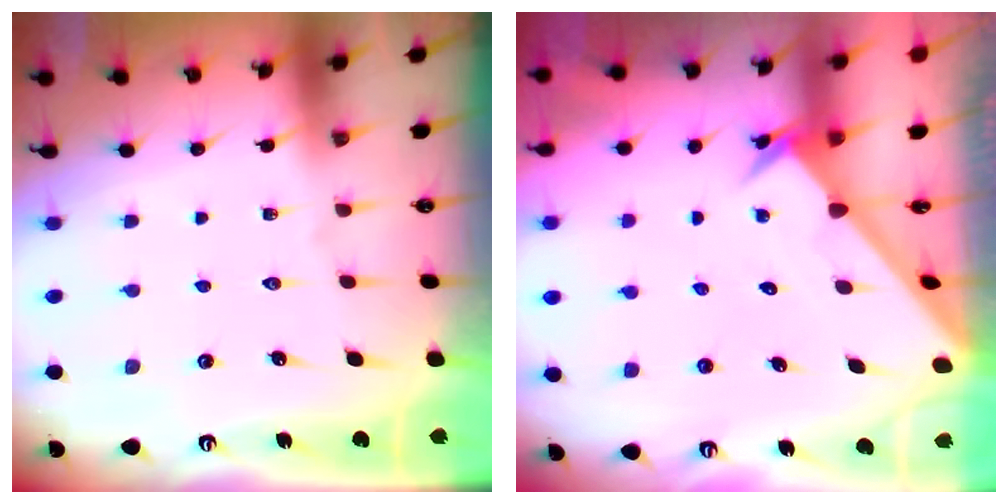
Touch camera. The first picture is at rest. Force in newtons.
{"total": 2.5, "press": 2.5, "slide": 0.2}